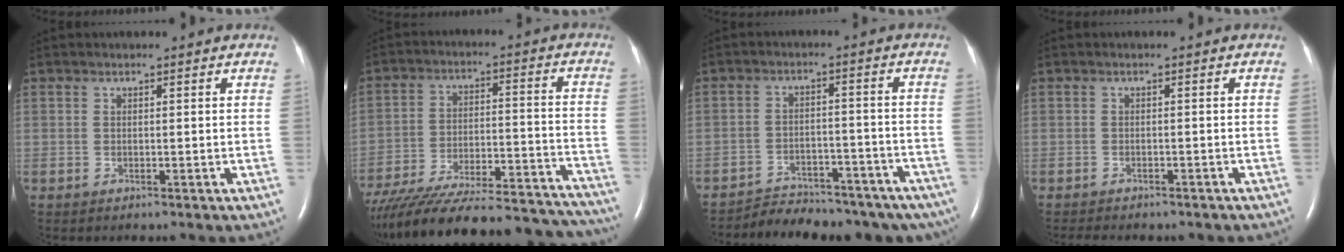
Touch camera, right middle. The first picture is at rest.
{"total": 36.7, "force": [-33.0, 6.1, 15.0], "torque": [-0.207, -0.042, -0.450]}
{"total": 16.9, "force": [-14.7, 6.5, 5.3], "torque": [-0.073, 0.016, -0.187]}
{"total": 8.2, "force": [-7.0, 2.7, 3.3], "torque": [-0.046, 0.002, -0.076]}